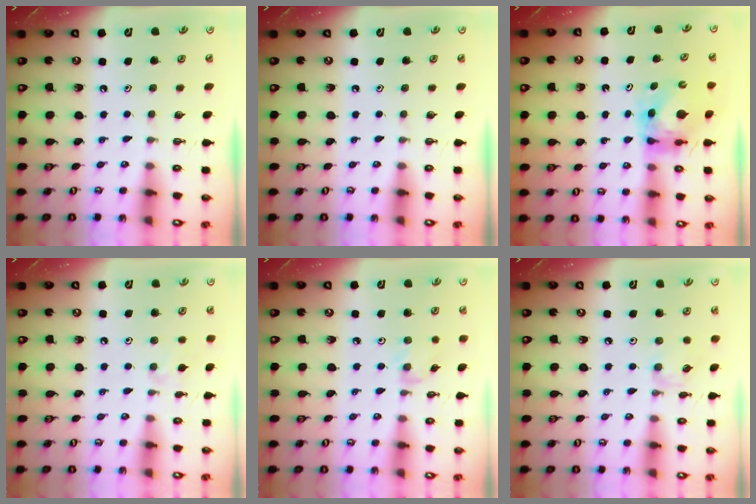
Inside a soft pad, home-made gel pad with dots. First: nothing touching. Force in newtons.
{"total": 0.0}
{"total": 6.6, "press": 6.5, "slide": 0.8}
{"total": 7.1, "press": 7.0, "slide": 1.0}
{"total": 2.1, "press": 2.1, "slide": 0.4}
{"total": 1.5, "press": 1.4, "slide": 0.4}